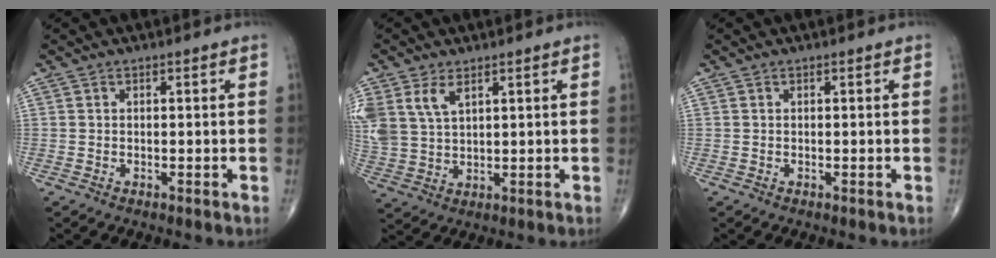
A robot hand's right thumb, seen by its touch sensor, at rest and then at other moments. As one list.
[{"total": 8.5, "force": [4.2, 4.9, 5.6], "torque": [-0.124, -0.004, 0.095]}, {"total": 0.0}]